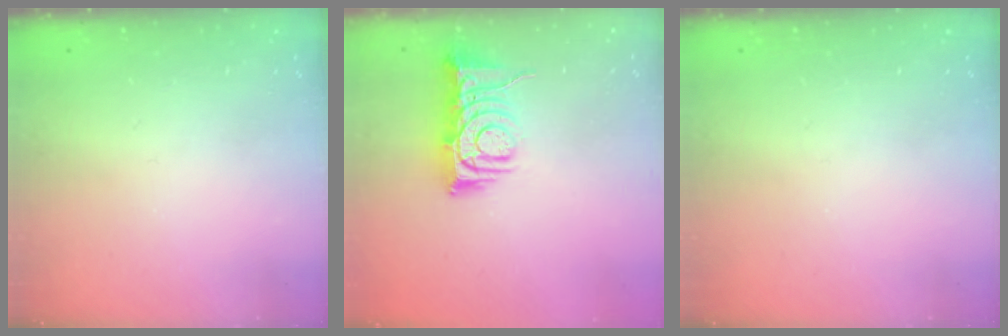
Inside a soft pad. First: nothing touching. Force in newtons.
{"total": 8.8, "press": 8.8, "slide": 0.4}
{"total": 0.0}